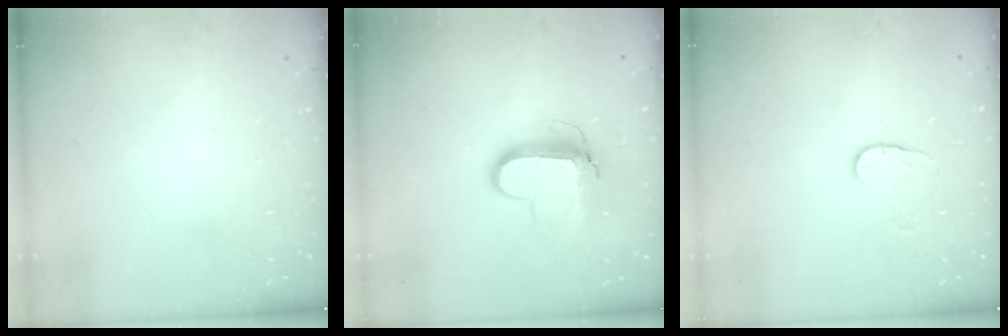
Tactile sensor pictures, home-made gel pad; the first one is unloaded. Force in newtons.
{"total": 10.3, "press": 10.3, "slide": 1.2}
{"total": 5.0, "press": 4.9, "slide": 0.5}